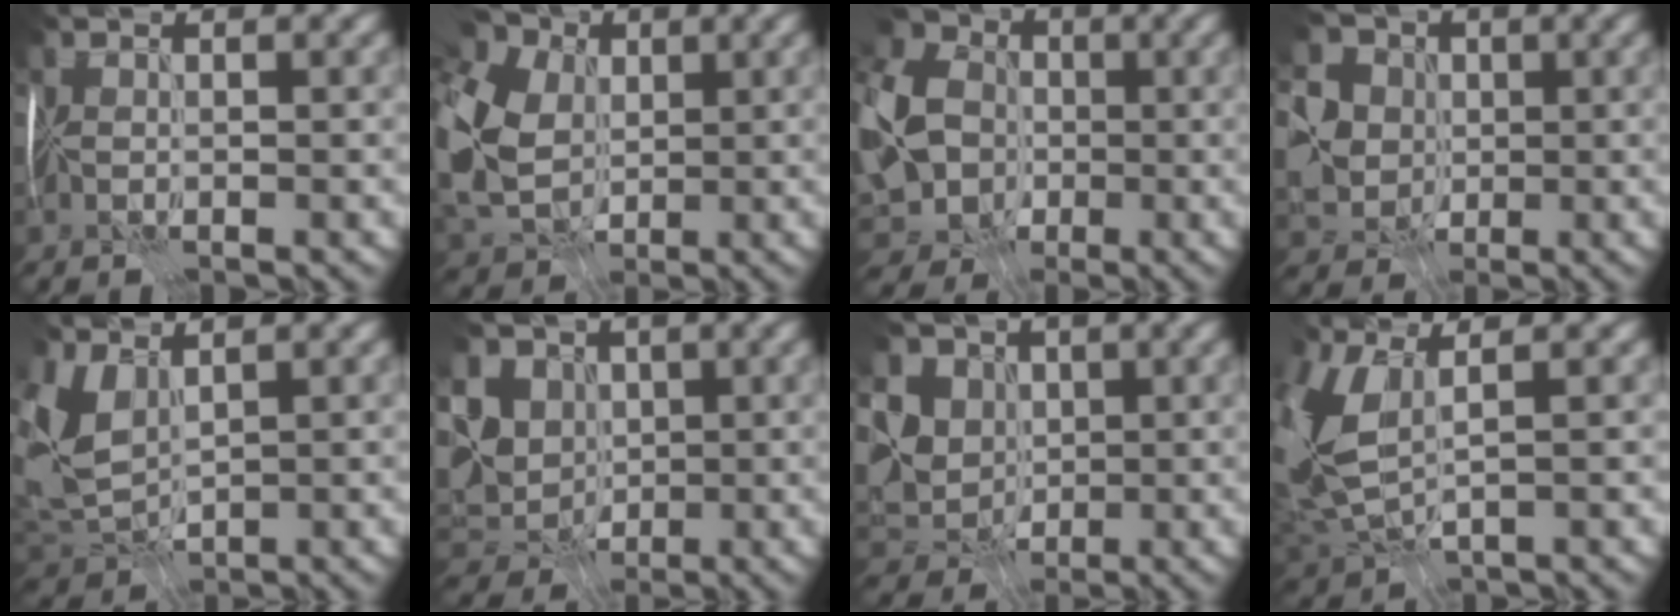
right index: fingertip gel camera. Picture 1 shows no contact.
{"total": 12.4, "force": [1.7, 9.2, 8.2], "torque": [-0.188, 0.017, 0.024]}
{"total": 14.1, "force": [-1.5, 11.2, 8.4], "torque": [-0.195, -0.006, -0.033]}
{"total": 5.4, "force": [-0.1, 4.7, 2.6], "torque": [-0.065, 0.005, -0.008]}
{"total": 3.7, "force": [0.9, 2.4, 2.7], "torque": [-0.072, -0.007, 0.020]}
{"total": 10.1, "force": [1.1, 8.4, 5.5], "torque": [-0.114, 0.008, 0.007]}
{"total": 10.3, "force": [2.1, 8.7, 5.2], "torque": [-0.109, 0.021, 0.013]}
{"total": 7.8, "force": [0.2, 4.0, 6.7], "torque": [-0.185, -0.010, 0.010]}